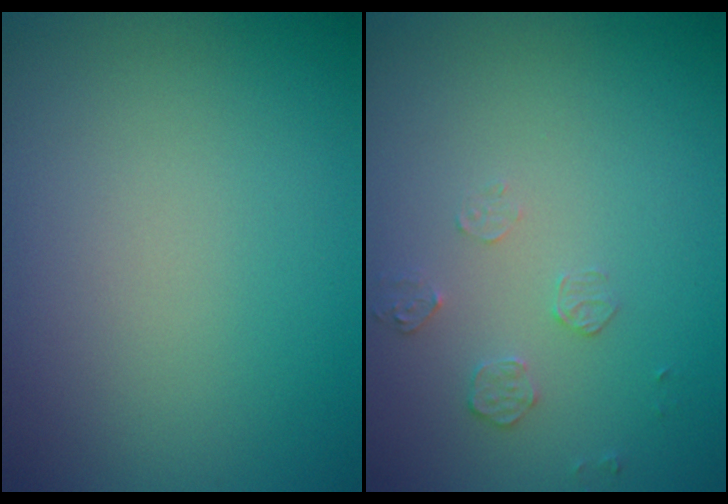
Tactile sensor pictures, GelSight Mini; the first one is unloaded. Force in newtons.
{"total": 1.3, "press": 0.6, "slide": 1.1}